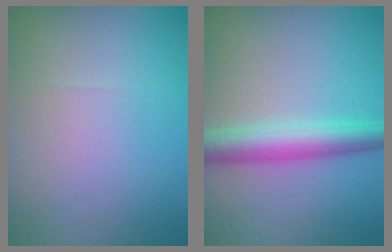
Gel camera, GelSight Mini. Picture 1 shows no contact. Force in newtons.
{"total": 4.7, "press": 4.7, "slide": 0.1}